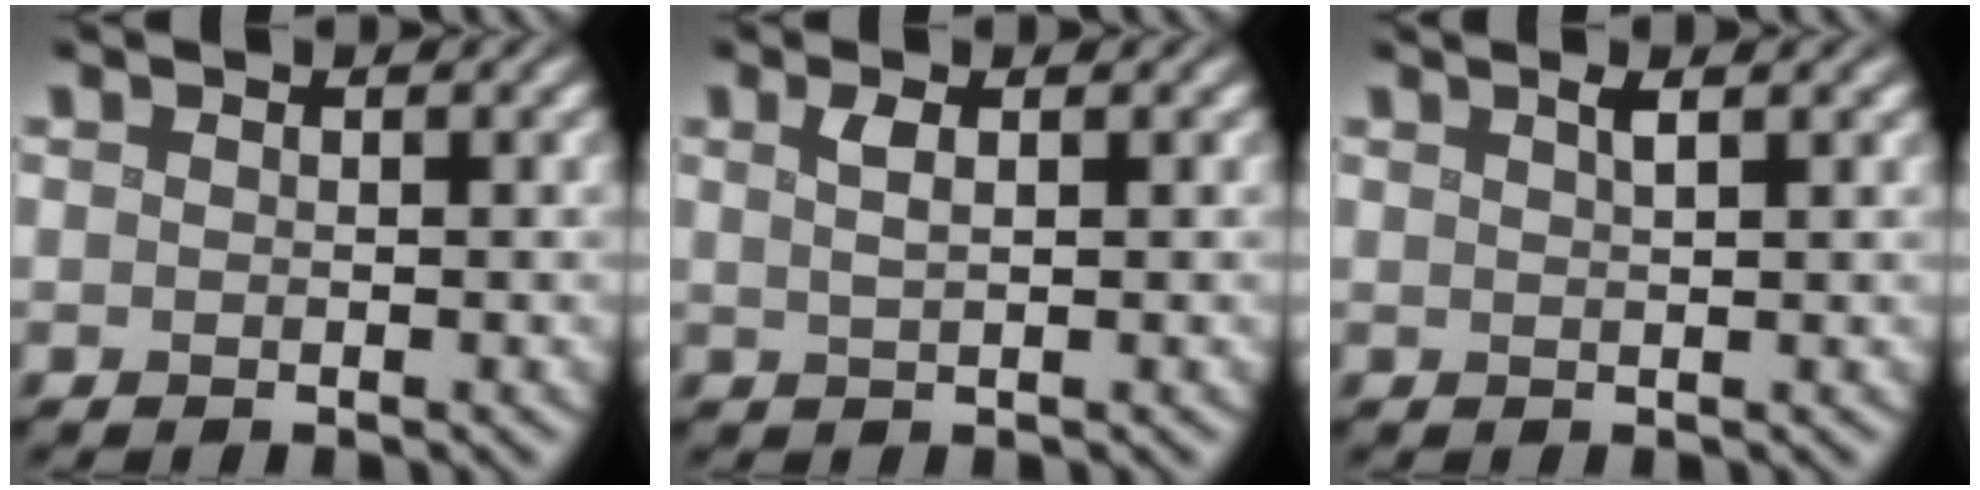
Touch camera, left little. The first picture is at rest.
{"total": 1.8, "force": [0.7, 0.6, 1.5], "torque": [-0.027, 0.003, 0.011]}
{"total": 2.3, "force": [1.3, 0.7, 1.8], "torque": [-0.009, 0.005, 0.005]}